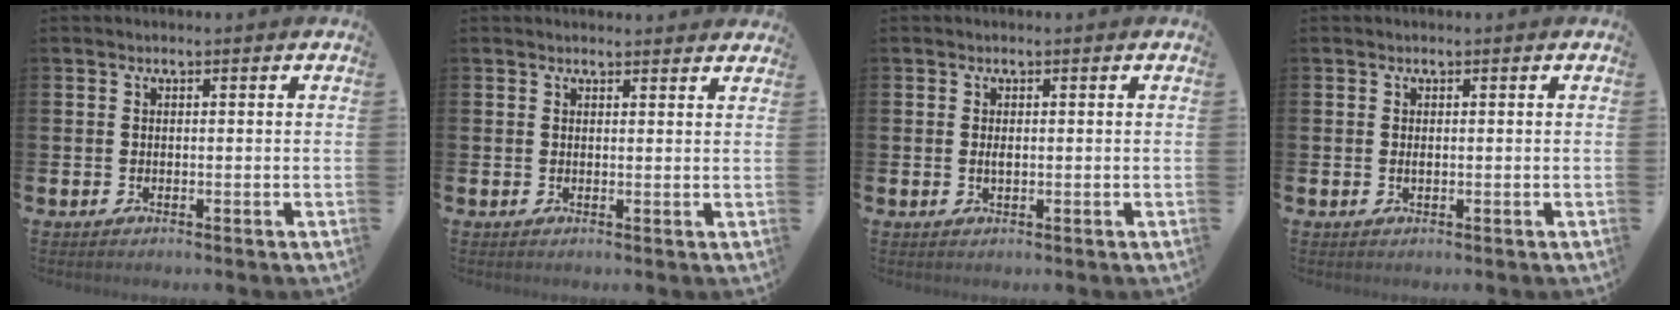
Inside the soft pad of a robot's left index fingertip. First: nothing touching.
{"total": 1.5, "force": [1.4, 0.2, -0.1], "torque": [0.011, -0.008, 0.025]}
{"total": 0.8, "force": [0.1, 0.3, 0.7], "torque": [-0.010, 0.001, 0.000]}
{"total": 0.5, "force": [0.1, 0.2, 0.5], "torque": [-0.005, -0.001, 0.000]}